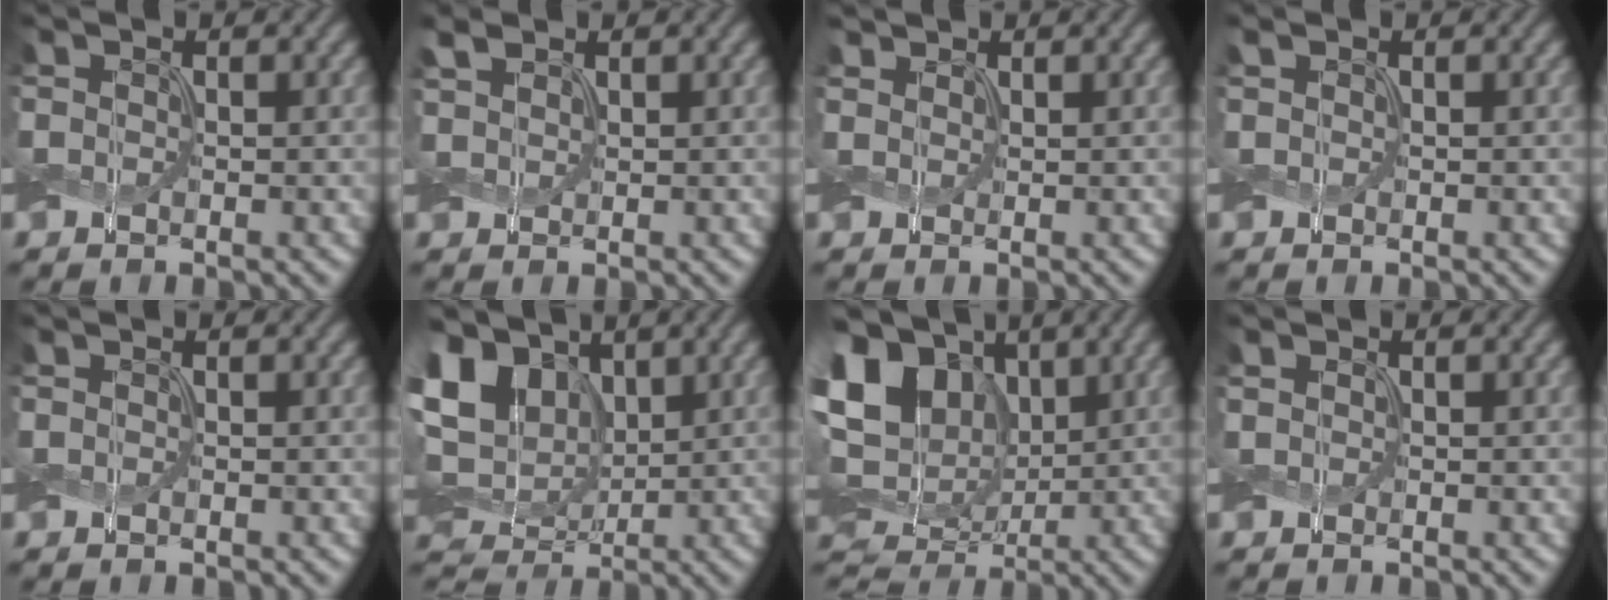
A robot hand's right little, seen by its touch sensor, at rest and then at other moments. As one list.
[{"total": 1.9, "force": [1.2, 1.0, 1.1], "torque": [-0.031, 0.007, 0.025]}, {"total": 1.0, "force": [0.8, 0.5, 0.2], "torque": [-0.007, 0.005, 0.015]}, {"total": 0.6, "force": [0.4, 0.3, 0.4], "torque": [-0.007, 0.002, 0.008]}, {"total": 0.0}, {"total": 12.6, "force": [3.5, 9.1, 7.9], "torque": [-0.182, 0.027, 0.049]}, {"total": 14.8, "force": [4.1, 11.2, 8.9], "torque": [-0.211, 0.034, 0.053]}, {"total": 0.0}]